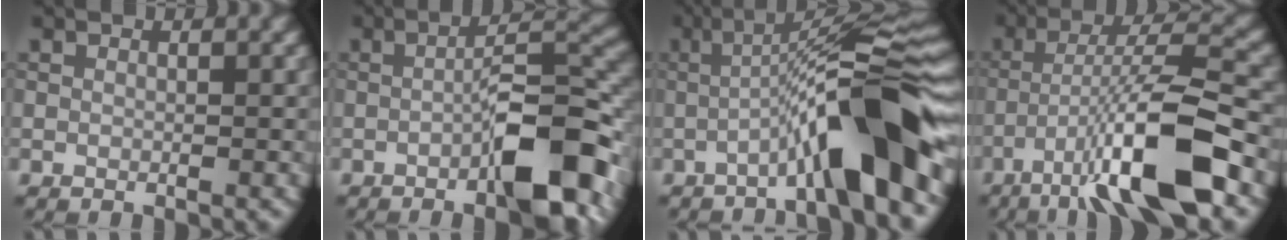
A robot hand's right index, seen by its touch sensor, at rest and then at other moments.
{"total": 9.0, "force": [-3.6, 2.3, 8.0], "torque": [-0.111, 0.019, -0.061]}
{"total": 10.2, "force": [-3.3, 1.3, 9.6], "torque": [-0.130, 0.027, -0.065]}
{"total": 10.7, "force": [-5.7, 1.8, 8.9], "torque": [-0.149, 0.013, -0.105]}